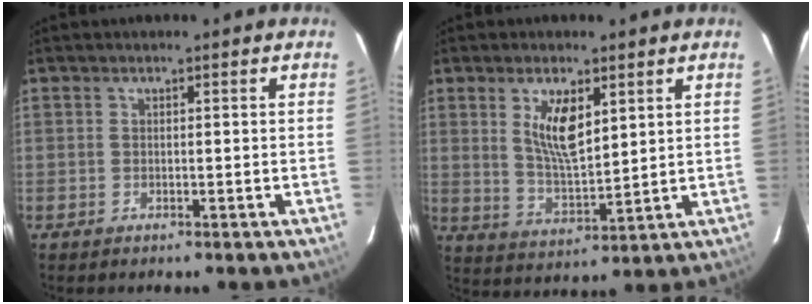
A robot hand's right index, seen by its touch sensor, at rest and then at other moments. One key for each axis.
{"total": 8.6, "fx": 3.5, "fy": 3.4, "fz": 7.1, "tx": -0.128, "ty": -0.004, "tz": 0.076}